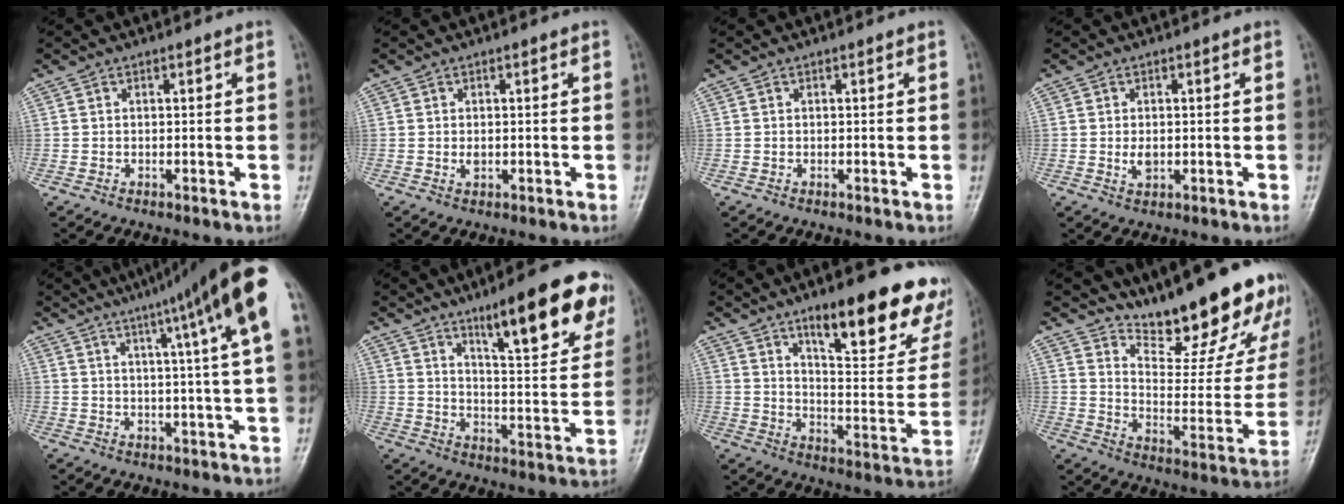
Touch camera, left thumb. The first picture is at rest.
{"total": 1.1, "force": [0.1, 0.8, 0.8], "torque": [-0.010, -0.001, 0.002]}
{"total": 0.0}
{"total": 2.2, "force": [-0.1, 1.5, 1.7], "torque": [-0.025, -0.004, 0.001]}
{"total": 17.6, "force": [8.6, 0.1, 15.4], "torque": [-0.214, -0.003, 0.105]}
{"total": 18.8, "force": [11.5, 4.2, 14.2], "torque": [-0.157, -0.052, 0.169]}
{"total": 22.4, "force": [14.3, 6.8, 15.8], "torque": [-0.159, -0.072, 0.205]}
{"total": 22.8, "force": [19.1, 6.3, 10.8], "torque": [-0.106, -0.136, 0.264]}